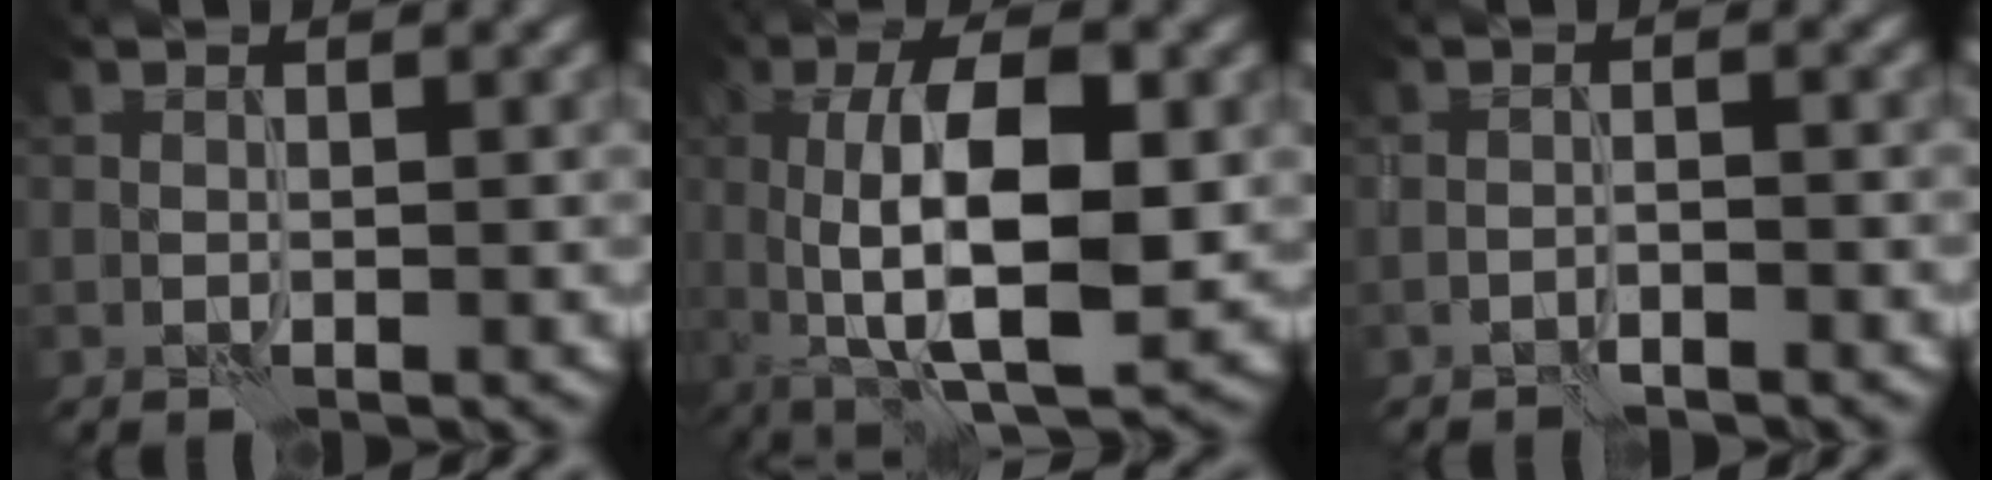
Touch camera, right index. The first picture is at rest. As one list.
[{"total": 11.5, "force": [0.2, 4.2, 10.7], "torque": [-0.167, 0.006, 0.002]}, {"total": 1.4, "force": [-1.3, 0.2, 0.6], "torque": [-0.009, 0.006, -0.026]}]